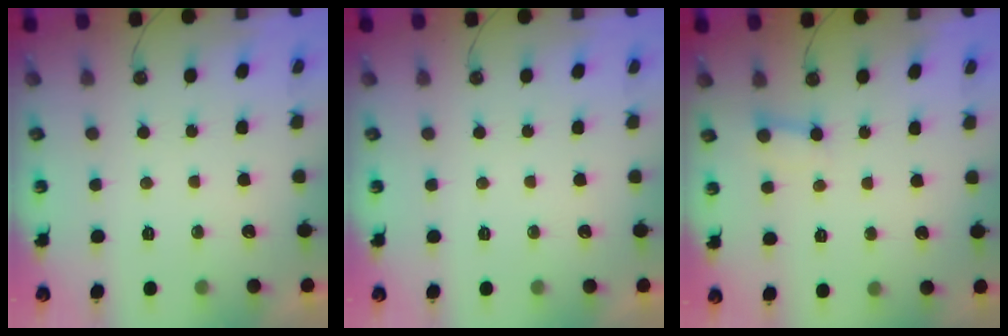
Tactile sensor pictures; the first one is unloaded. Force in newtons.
{"total": 0.0}
{"total": 2.3, "press": 2.3, "slide": 0.2}